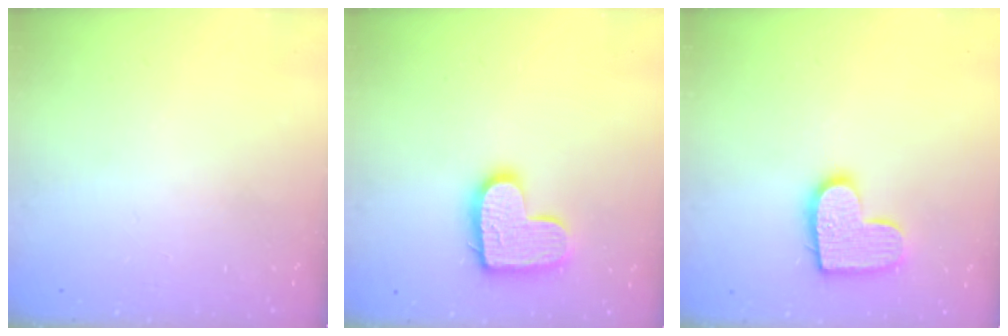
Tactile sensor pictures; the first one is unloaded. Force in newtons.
{"total": 14.2, "press": 14.2, "slide": 0.8}
{"total": 12.7, "press": 12.7, "slide": 0.7}